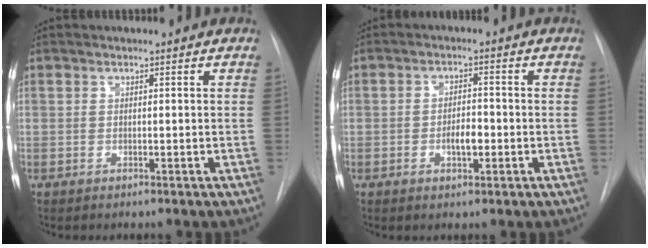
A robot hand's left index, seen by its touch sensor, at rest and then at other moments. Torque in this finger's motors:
{"motor_torque": [0.09, 0.09, 0.09, 0.01]}